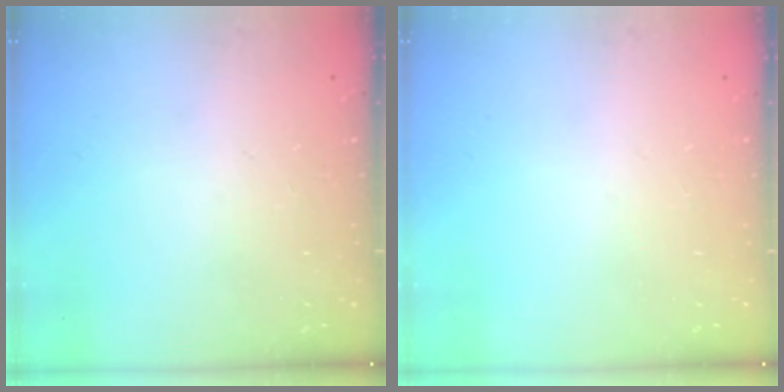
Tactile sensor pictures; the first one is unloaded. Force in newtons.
{"total": 0.0}